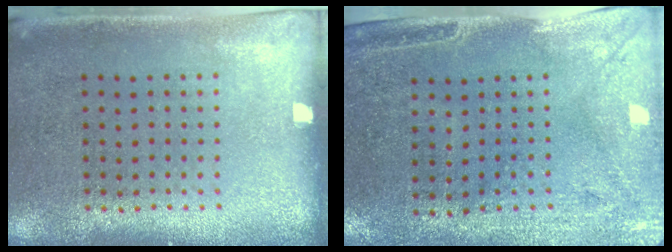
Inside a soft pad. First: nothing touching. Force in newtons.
{"total": 2.9, "press": 2.5, "slide": 1.6}